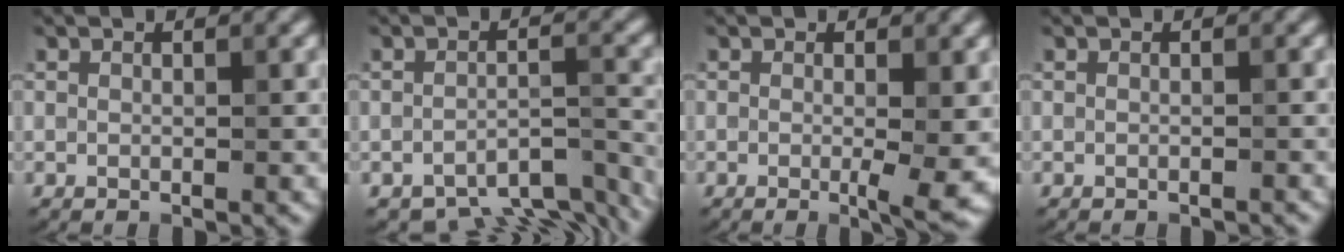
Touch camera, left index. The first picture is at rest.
{"total": 6.4, "force": [-5.7, 1.8, 2.5], "torque": [-0.039, -0.024, -0.070]}
{"total": 3.1, "force": [-0.5, 0.5, 3.1], "torque": [-0.049, -0.010, -0.006]}
{"total": 1.0, "force": [-0.9, 0.2, 0.4], "torque": [0.004, -0.001, -0.017]}